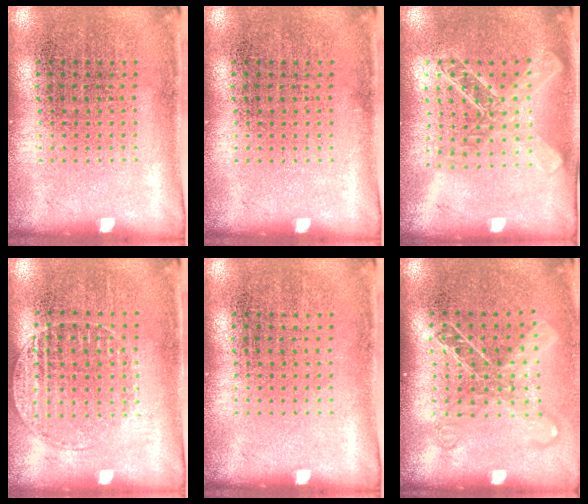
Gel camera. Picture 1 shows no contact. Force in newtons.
{"total": 0.0}
{"total": 1.7, "press": 1.5, "slide": 0.8}
{"total": 1.1, "press": 1.1, "slide": 0.4}
{"total": 0.0}
{"total": 1.5, "press": 1.2, "slide": 0.9}